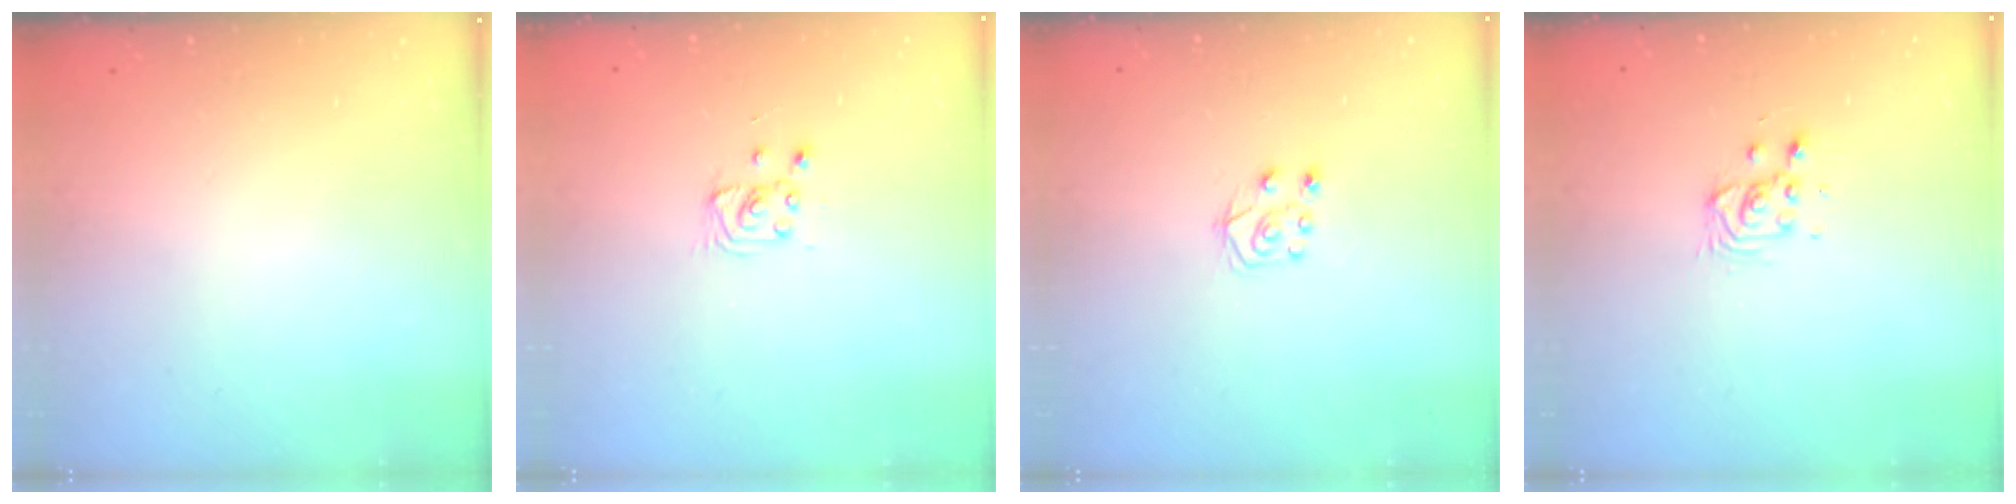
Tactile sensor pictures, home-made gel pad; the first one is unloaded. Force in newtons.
{"total": 2.9, "press": 2.9, "slide": 0.4}
{"total": 5.7, "press": 5.7, "slide": 0.5}
{"total": 3.4, "press": 3.4, "slide": 0.4}